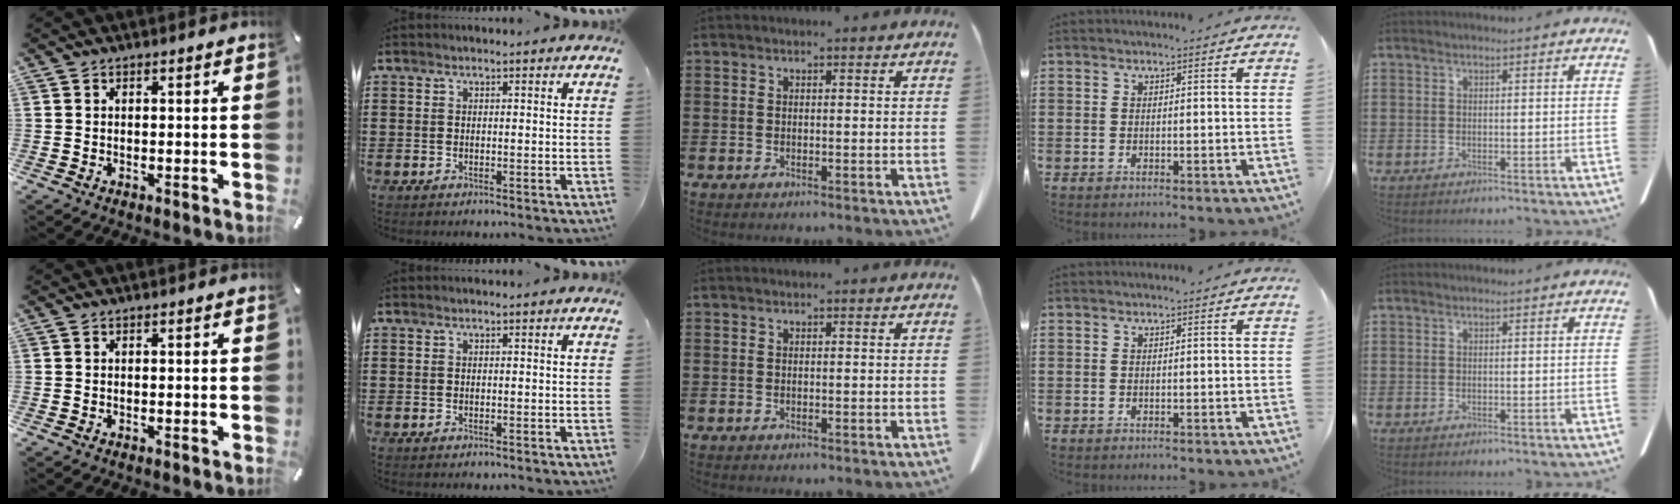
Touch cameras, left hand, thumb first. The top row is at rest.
{}